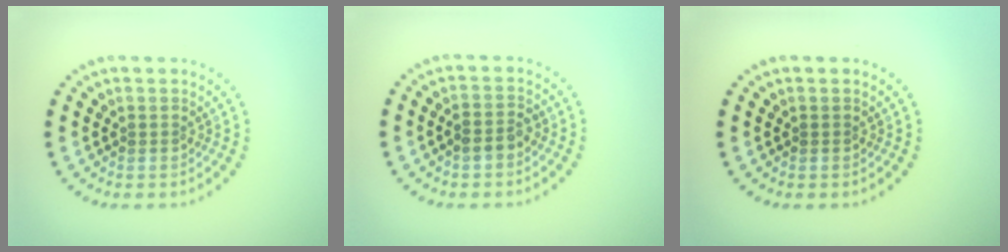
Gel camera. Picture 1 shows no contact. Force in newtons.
{"total": 1.8, "press": 1.8, "slide": 0.5}
{"total": 0.0}